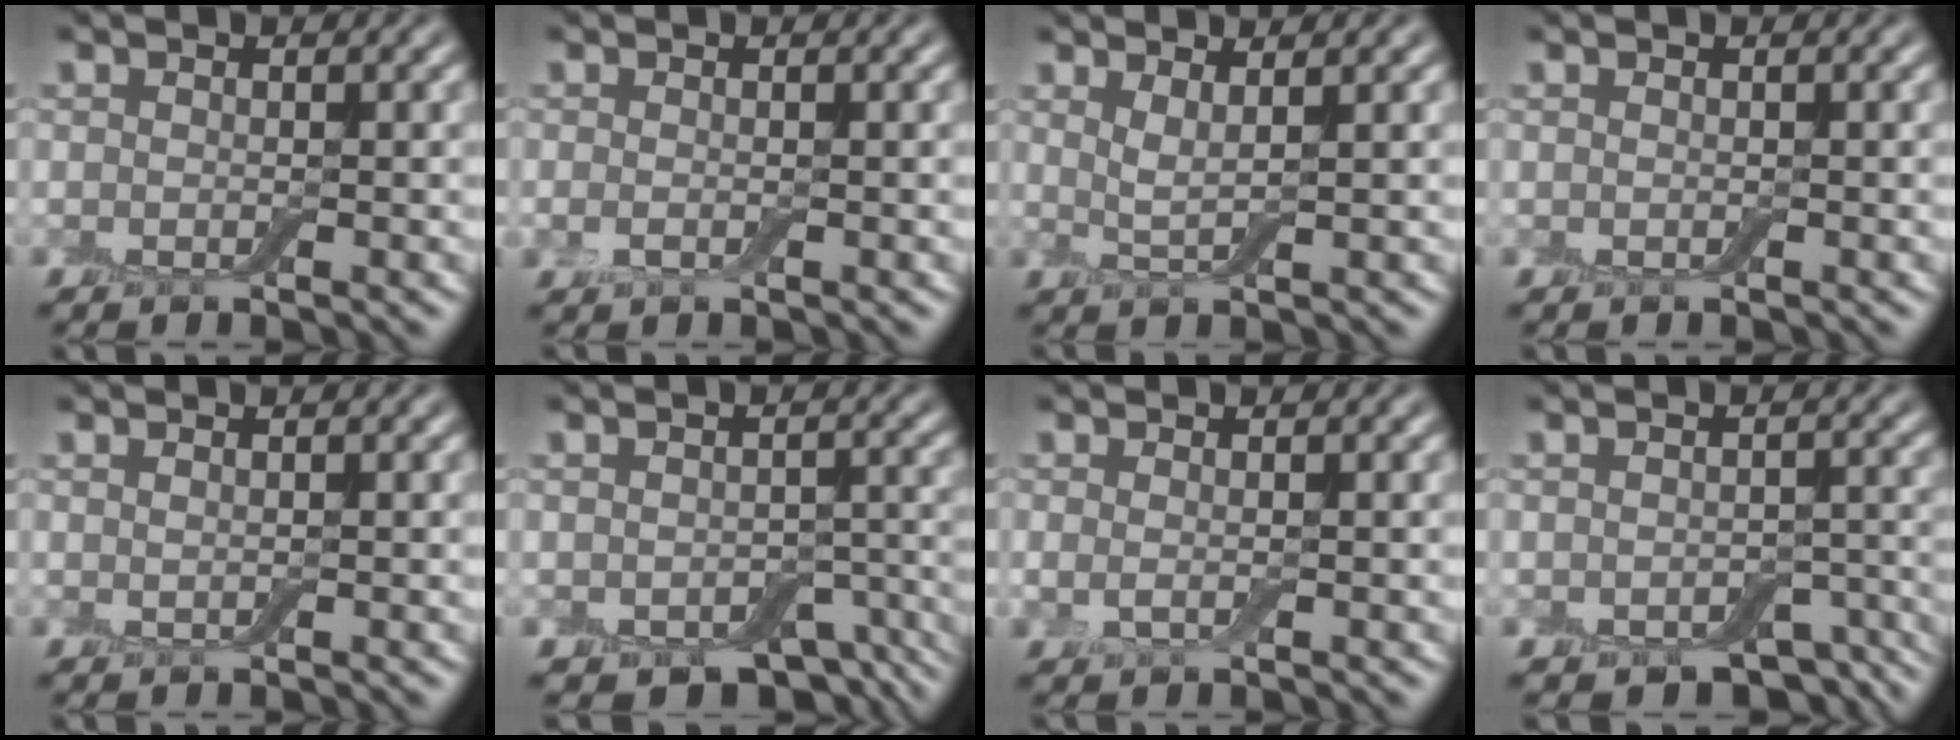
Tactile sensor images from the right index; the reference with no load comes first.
{"total": 1.0, "force": [-0.3, 0.5, 0.9], "torque": [-0.023, -0.005, -0.007]}
{"total": 2.0, "force": [1.2, 0.5, 1.5], "torque": [-0.025, -0.005, 0.019]}
{"total": 0.0}
{"total": 0.5, "force": [0.4, 0.1, 0.3], "torque": [-0.007, 0.000, 0.006]}
{"total": 6.3, "force": [-4.1, 3.4, 3.4], "torque": [-0.032, -0.030, -0.051]}
{"total": 1.0, "force": [0.1, 0.3, 1.0], "torque": [-0.024, -0.006, 0.002]}
{"total": 5.6, "force": [-3.7, 2.9, 3.1], "torque": [-0.027, -0.028, -0.040]}